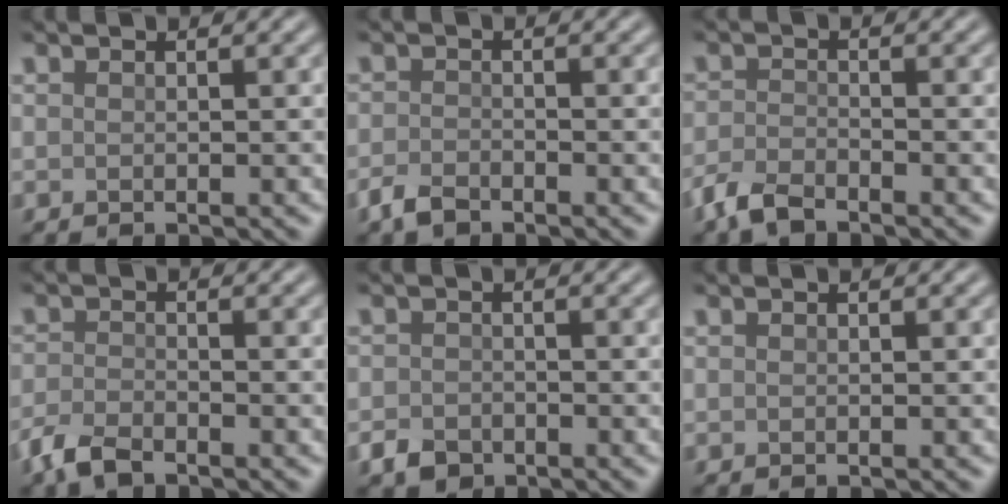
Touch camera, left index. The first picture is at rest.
{"total": 2.0, "force": [-1.6, 0.9, 0.9], "torque": [-0.020, -0.001, -0.037]}
{"total": 2.8, "force": [-2.3, 0.9, 1.3], "torque": [-0.031, -0.004, -0.055]}
{"total": 3.0, "force": [-2.3, 1.1, 1.5], "torque": [-0.035, -0.005, -0.057]}
{"total": 2.1, "force": [-1.3, 1.4, 0.7], "torque": [-0.009, 0.000, -0.030]}
{"total": 0.0}